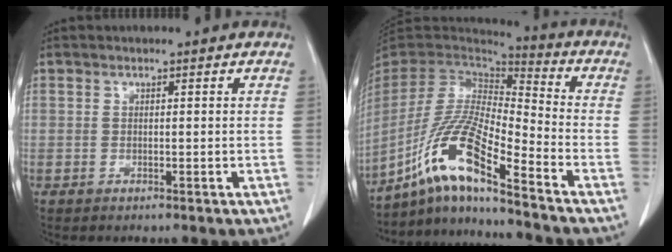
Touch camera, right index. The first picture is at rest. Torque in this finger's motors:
{"motor_torque": [1.13, -1.01, 0.48, 0.21]}